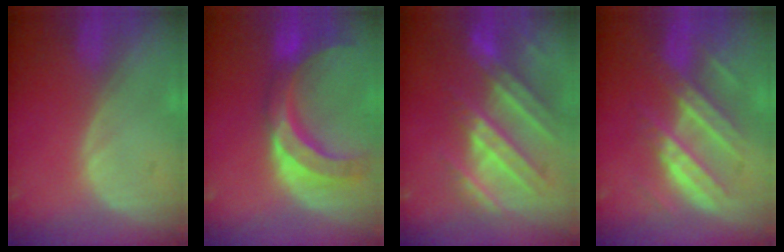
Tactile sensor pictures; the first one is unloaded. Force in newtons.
{"total": 10.8, "press": 9.4, "slide": 5.3}
{"total": 10.2, "press": 9.5, "slide": 3.8}
{"total": 8.3, "press": 8.3, "slide": 0.3}